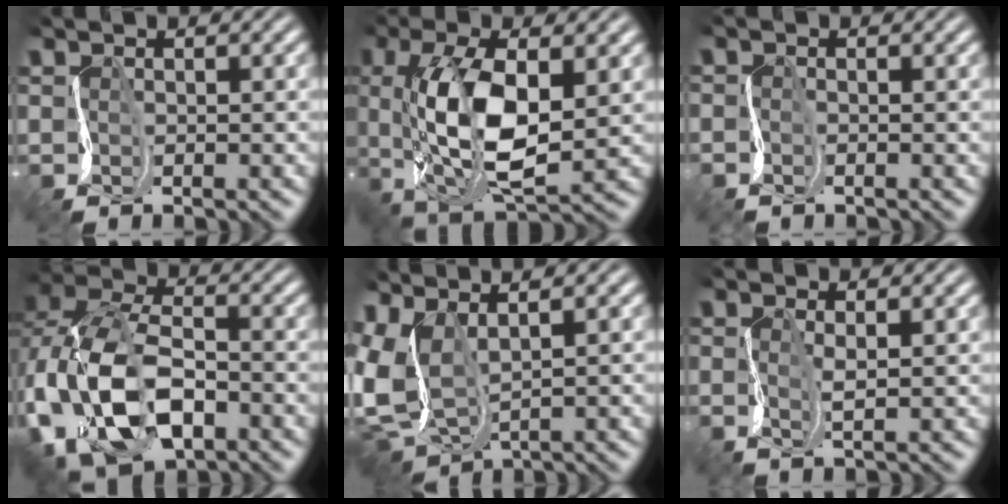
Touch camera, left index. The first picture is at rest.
{"total": 8.9, "force": [-0.3, 3.9, 7.9], "torque": [-0.160, -0.004, -0.005]}
{"total": 1.2, "force": [-1.1, -0.1, -0.5], "torque": [0.000, -0.002, -0.023]}
{"total": 10.4, "force": [-3.8, 6.8, 6.9], "torque": [-0.169, -0.012, -0.075]}
{"total": 6.0, "force": [0.8, 2.9, 5.2], "torque": [-0.152, 0.009, 0.017]}
{"total": 0.6, "force": [-0.3, -0.2, 0.5], "torque": [-0.021, 0.002, -0.008]}